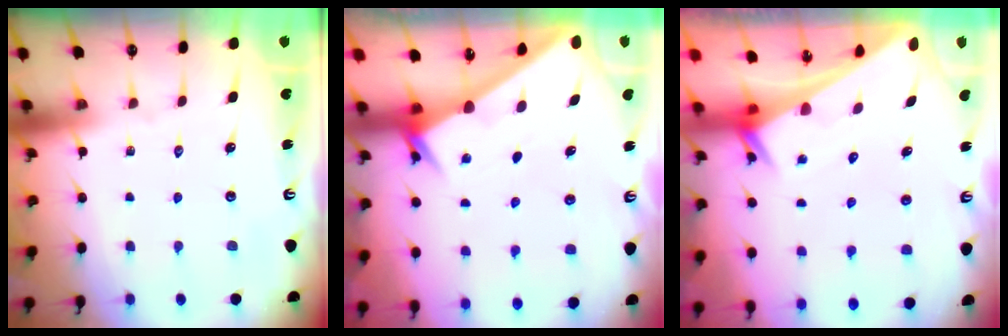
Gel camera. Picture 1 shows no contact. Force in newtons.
{"total": 2.4, "press": 2.4, "slide": 0.3}
{"total": 2.6, "press": 2.6, "slide": 0.1}